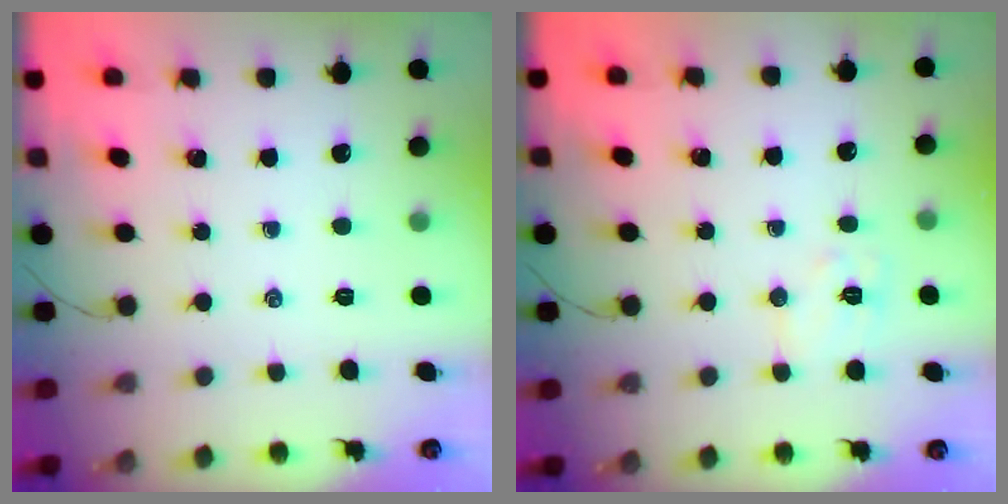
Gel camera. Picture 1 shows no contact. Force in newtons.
{"total": 6.8, "press": 6.7, "slide": 0.9}